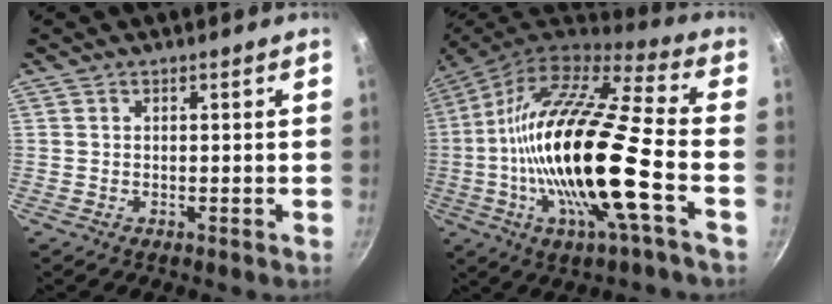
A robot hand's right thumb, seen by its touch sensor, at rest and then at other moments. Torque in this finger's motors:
{"motor_torque": [0.90, 1.13, 2.78, 0.01, 0.88]}